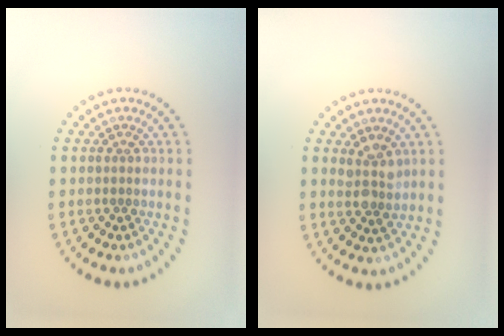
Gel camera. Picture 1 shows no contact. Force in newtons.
{"total": 2.3, "press": 2.0, "slide": 1.1}